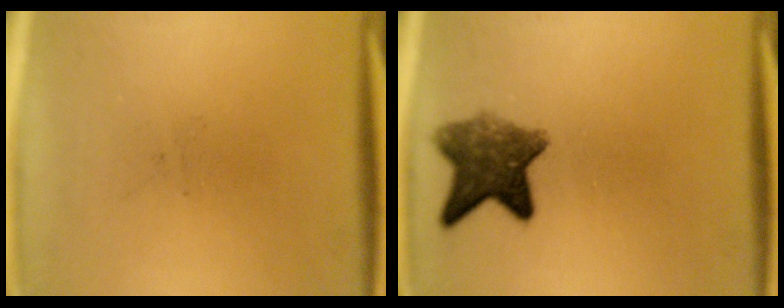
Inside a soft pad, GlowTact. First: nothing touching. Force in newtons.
{"total": 7.5}